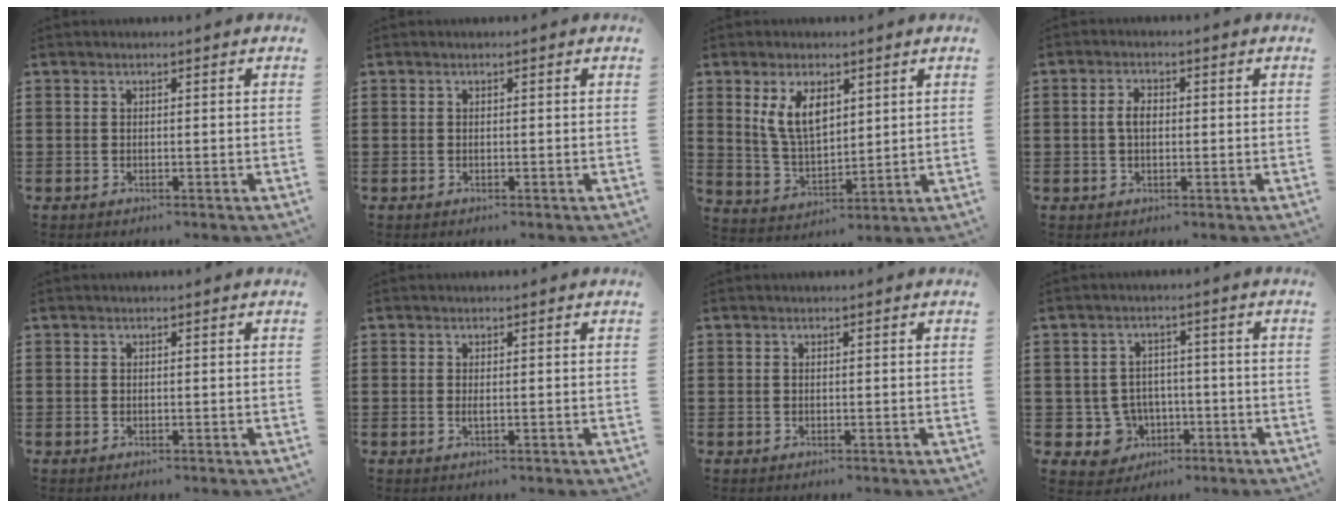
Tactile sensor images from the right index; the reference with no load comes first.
{"total": 0.0}
{"total": 6.9, "force": [3.2, 3.3, 5.2], "torque": [-0.119, 0.004, 0.056]}
{"total": 2.6, "force": [0.1, 1.2, 2.2], "torque": [-0.044, 0.006, 0.001]}
{"total": 0.0}
{"total": 0.7, "force": [0.0, 0.0, 0.7], "torque": [-0.014, -0.003, 0.000]}
{"total": 0.0}
{"total": 5.9, "force": [-1.6, 5.3, 2.0], "torque": [-0.070, 0.007, -0.030]}